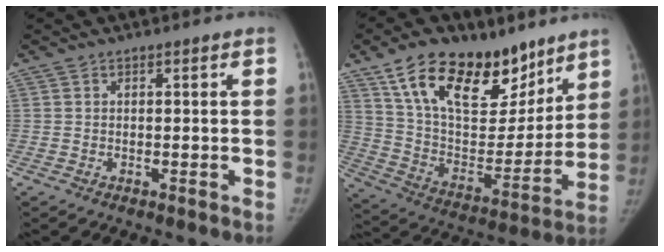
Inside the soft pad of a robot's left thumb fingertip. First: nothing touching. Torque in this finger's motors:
{"motor_torque": [0.98, -0.20, 1.90, -0.87, -0.01]}